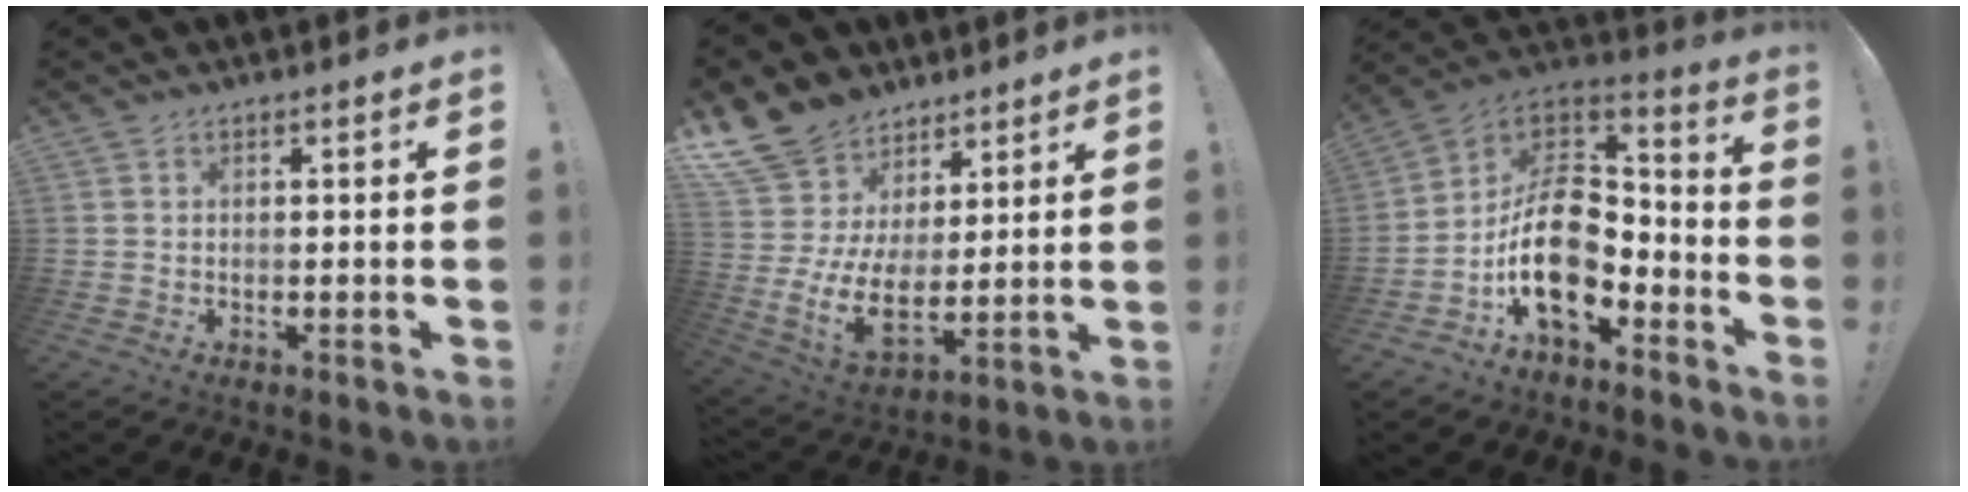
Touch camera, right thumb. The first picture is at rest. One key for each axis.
{"total": 14.9, "fx": 5.5, "fy": 10.9, "fz": 8.5, "tx": -0.174, "ty": -0.059, "tz": 0.111}
{"total": 19.0, "fx": -4.5, "fy": 13.3, "fz": 12.9, "tx": -0.225, "ty": 0.017, "tz": -0.066}